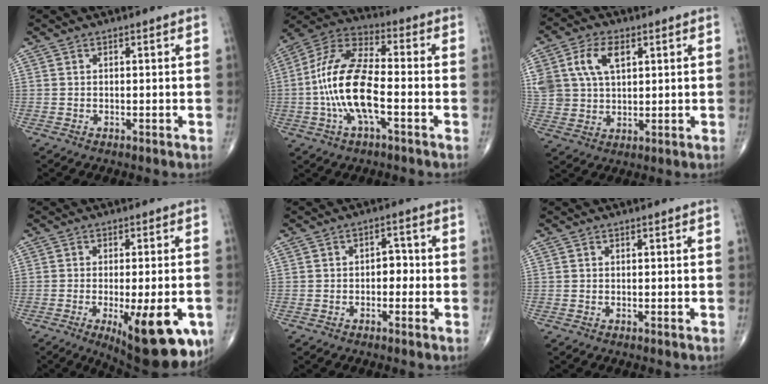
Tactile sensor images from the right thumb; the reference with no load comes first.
{"total": 15.4, "force": [-3.1, 6.0, 13.9], "torque": [-0.285, 0.037, -0.064]}
{"total": 12.0, "force": [4.2, 7.7, 8.2], "torque": [-0.170, -0.002, 0.087]}
{"total": 17.7, "force": [-6.6, 6.0, 15.3], "torque": [-0.163, -0.009, -0.077]}
{"total": 3.5, "force": [-0.6, 2.3, 2.6], "torque": [-0.013, 0.012, -0.016]}
{"total": 0.0}